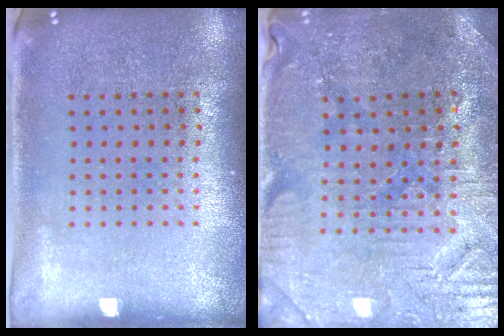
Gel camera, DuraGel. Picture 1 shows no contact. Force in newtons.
{"total": 1.7, "press": 1.6, "slide": 0.5}